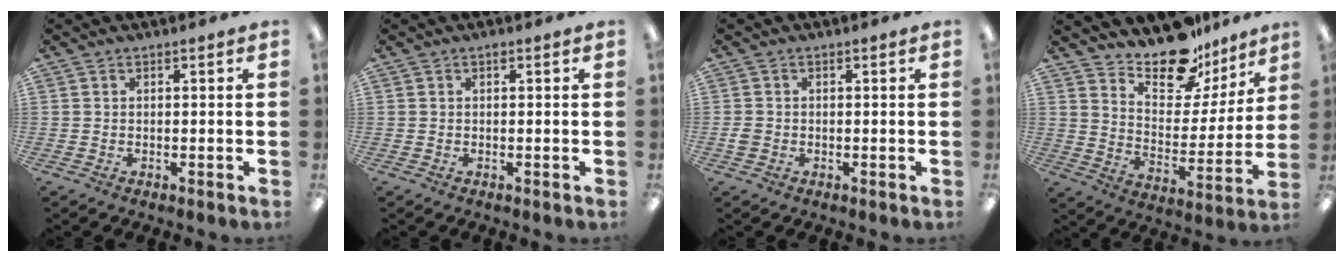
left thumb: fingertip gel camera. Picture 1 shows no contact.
{"total": 0.5, "force": [0.4, 0.2, 0.3], "torque": [-0.007, 0.003, 0.007]}
{"total": 1.7, "force": [-0.4, 1.5, 0.8], "torque": [-0.012, 0.004, -0.007]}
{"total": 15.8, "force": [13.4, 6.5, 5.1], "torque": [-0.088, -0.109, 0.239]}